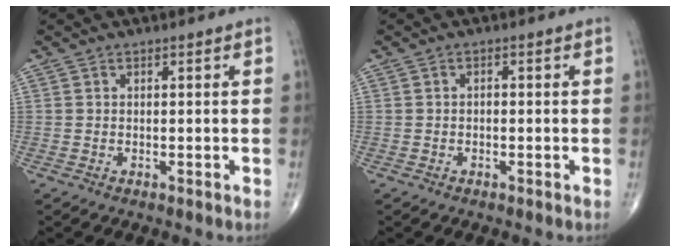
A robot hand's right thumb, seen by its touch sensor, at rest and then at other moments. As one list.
[{"total": 0.8, "force": [-0.2, 0.5, 0.6], "torque": [-0.006, 0.003, -0.005]}]